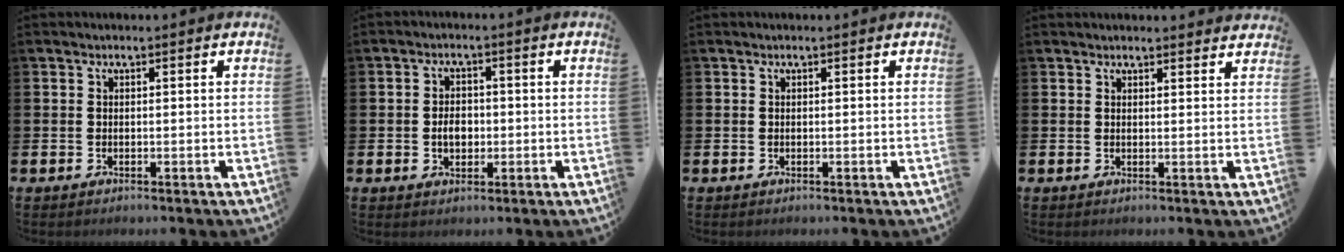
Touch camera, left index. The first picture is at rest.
{"total": 3.1, "force": [-0.5, 2.3, 2.1], "torque": [-0.015, -0.006, -0.018]}
{"total": 0.0}
{"total": 1.8, "force": [1.8, 0.2, -0.3], "torque": [0.016, -0.014, 0.030]}